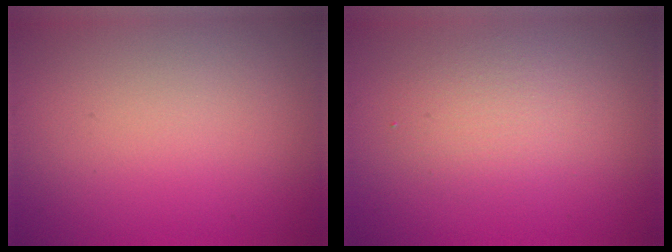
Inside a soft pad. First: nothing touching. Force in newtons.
{"total": 2.3, "press": 2.3, "slide": 0.2}